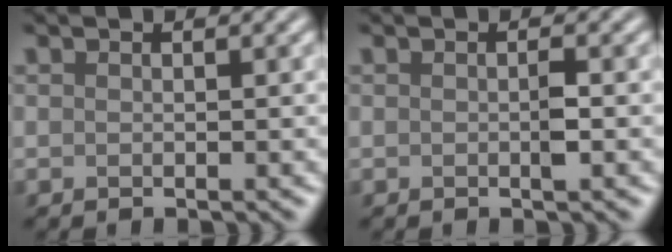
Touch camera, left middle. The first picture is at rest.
{"total": 1.0, "force": [-0.1, 0.1, 1.0], "torque": [-0.017, 0.000, -0.002]}